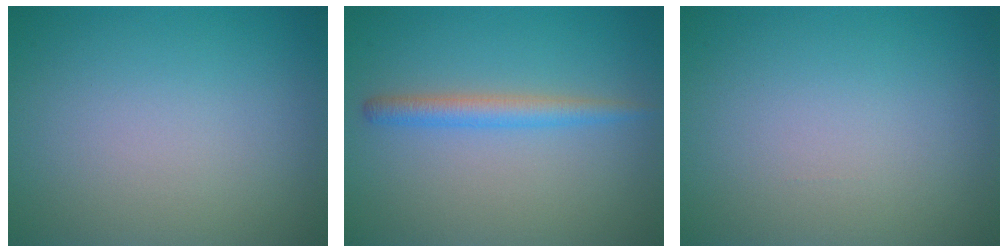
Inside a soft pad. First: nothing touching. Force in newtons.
{"total": 2.2, "press": 2.2, "slide": 0.2}
{"total": 0.0}